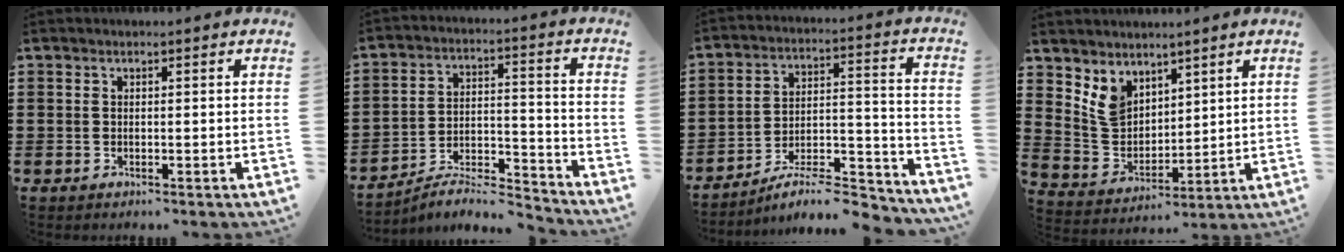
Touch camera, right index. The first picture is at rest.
{"total": 5.7, "force": [-5.3, 0.9, 1.8], "torque": [-0.034, -0.002, -0.106]}
{"total": 7.8, "force": [-7.2, 1.2, 2.8], "torque": [-0.035, 0.010, -0.139]}
{"total": 5.6, "force": [3.7, 4.0, 1.2], "torque": [-0.050, -0.005, 0.071]}